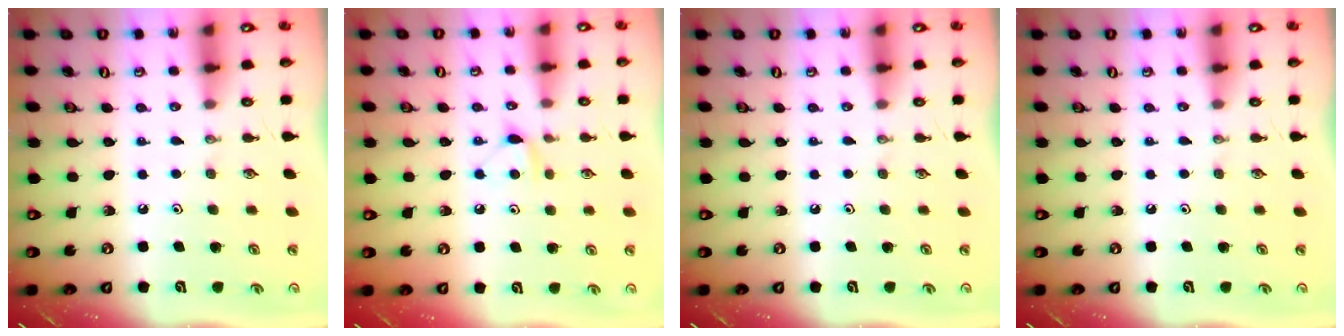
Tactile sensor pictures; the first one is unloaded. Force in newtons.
{"total": 6.1, "press": 6.0, "slide": 0.8}
{"total": 0.0}
{"total": 0.0}